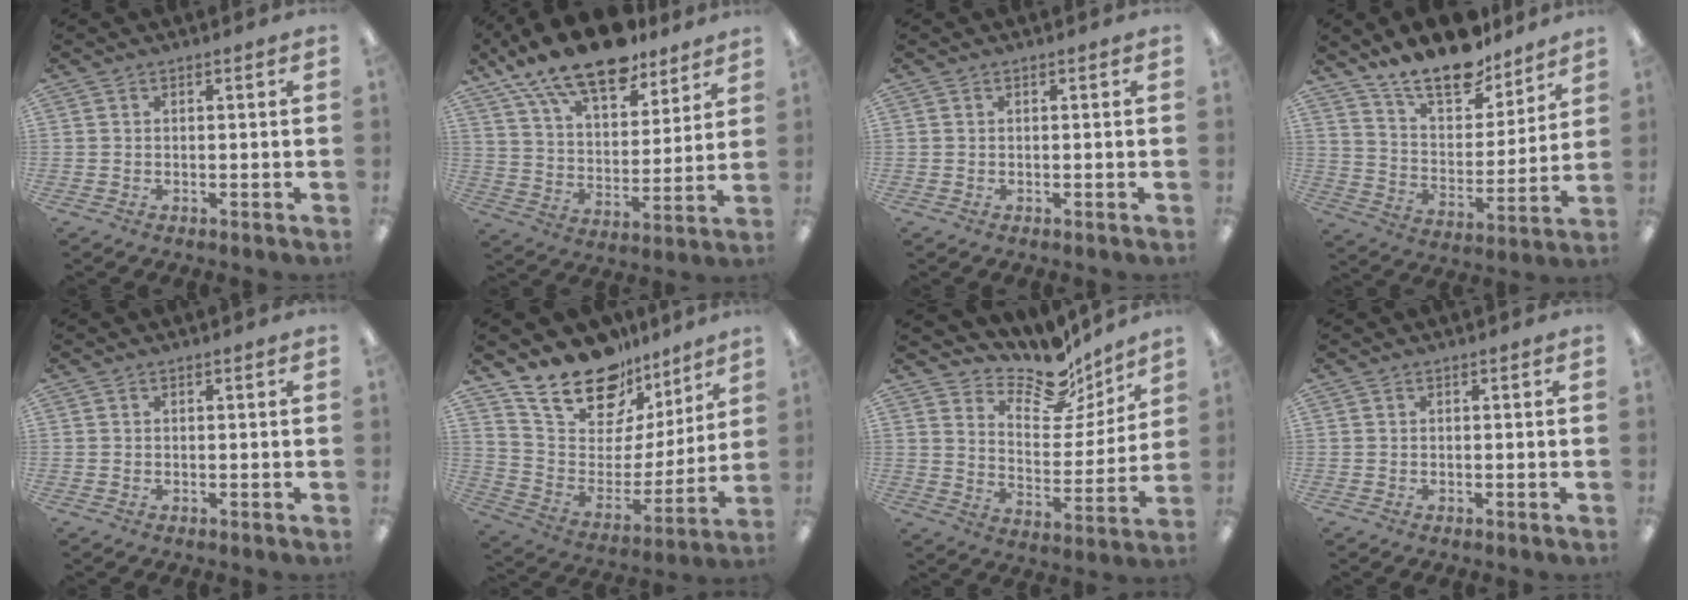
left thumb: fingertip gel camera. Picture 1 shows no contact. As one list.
[{"total": 18.9, "force": [14.7, 7.1, 9.6], "torque": [-0.180, -0.084, 0.260]}, {"total": 0.0}, {"total": 16.4, "force": [13.9, 6.0, 6.4], "torque": [-0.119, -0.091, 0.248]}, {"total": 0.0}, {"total": 19.2, "force": [15.8, 8.8, 6.4], "torque": [-0.138, -0.114, 0.288]}, {"total": 14.3, "force": [11.9, 5.8, 5.4], "torque": [-0.084, -0.097, 0.207]}, {"total": 0.0}]